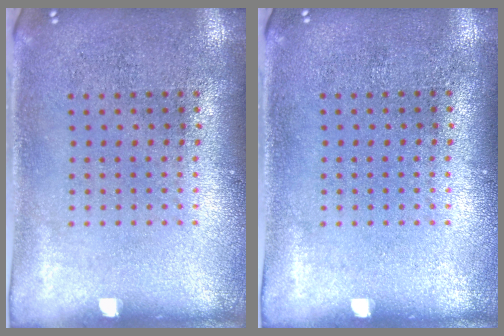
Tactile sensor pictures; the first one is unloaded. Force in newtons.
{"total": 0.0}